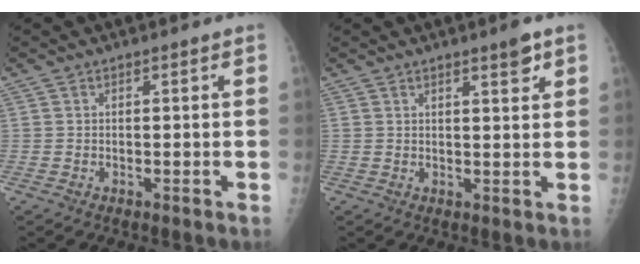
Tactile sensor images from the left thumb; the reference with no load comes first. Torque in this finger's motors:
{"motor_torque": [0.21, 0.08, -0.27, -0.08, 0.02]}